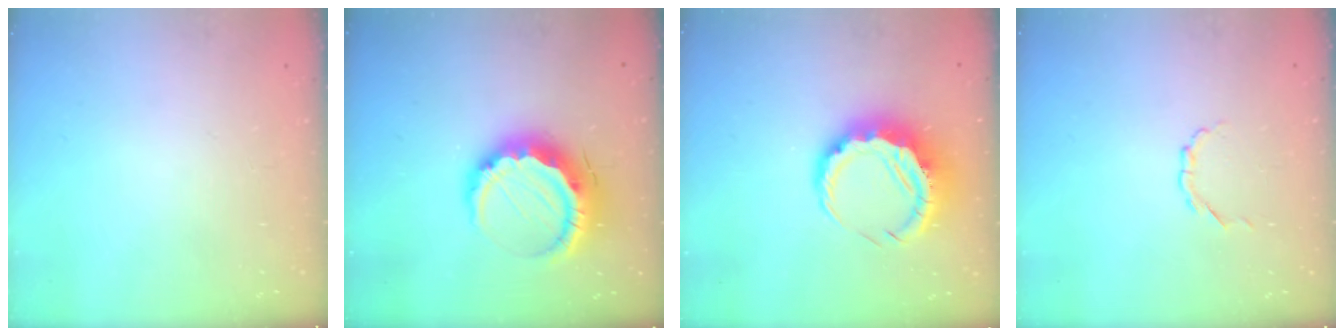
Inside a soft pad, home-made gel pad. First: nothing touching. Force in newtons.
{"total": 14.2, "press": 14.2, "slide": 0.5}
{"total": 10.7, "press": 10.5, "slide": 2.1}
{"total": 2.5, "press": 2.4, "slide": 0.6}